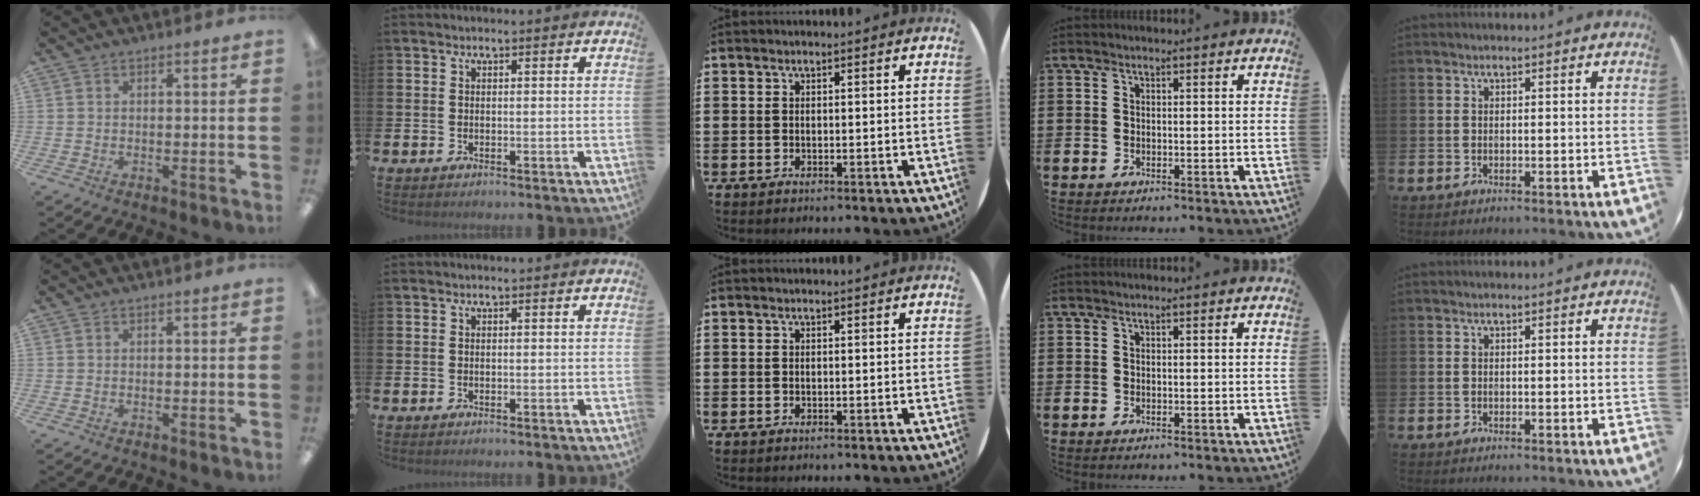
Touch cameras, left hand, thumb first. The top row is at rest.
{}